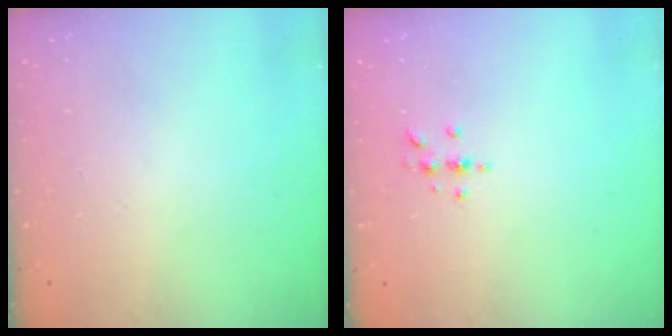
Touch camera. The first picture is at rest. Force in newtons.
{"total": 3.4, "press": 3.4, "slide": 0.4}